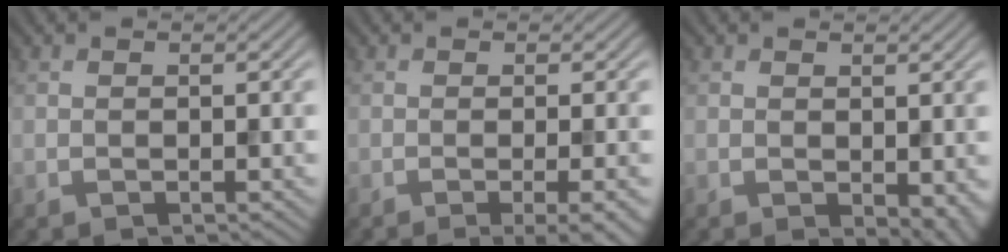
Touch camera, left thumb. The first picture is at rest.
{"total": 4.8, "force": [-1.8, 1.0, 4.4], "torque": [-0.056, 0.002, -0.029]}
{"total": 3.4, "force": [-0.8, 1.9, 2.7], "torque": [-0.034, -0.013, -0.005]}